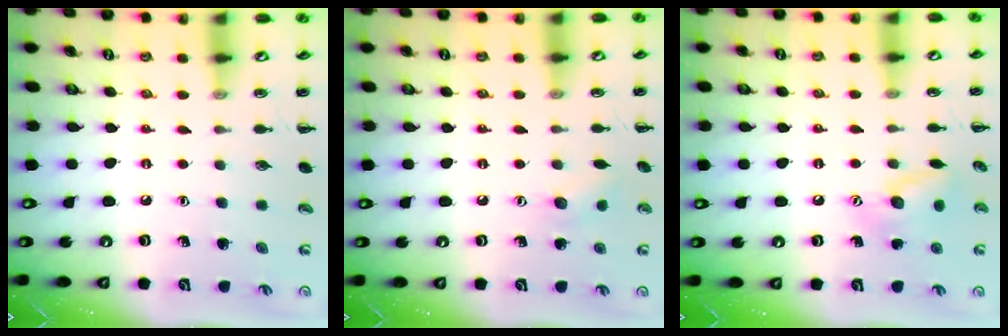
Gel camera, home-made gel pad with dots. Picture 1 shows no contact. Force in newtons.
{"total": 5.8, "press": 5.6, "slide": 1.5}
{"total": 10.4, "press": 10.4, "slide": 0.6}